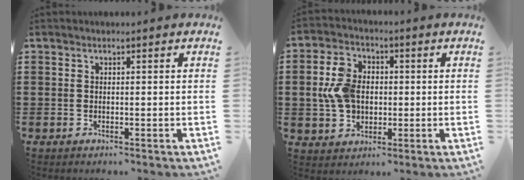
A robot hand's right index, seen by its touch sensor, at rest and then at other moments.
{"total": 7.9, "force": [0.0, 5.9, 5.3], "torque": [-0.137, 0.010, -0.006]}